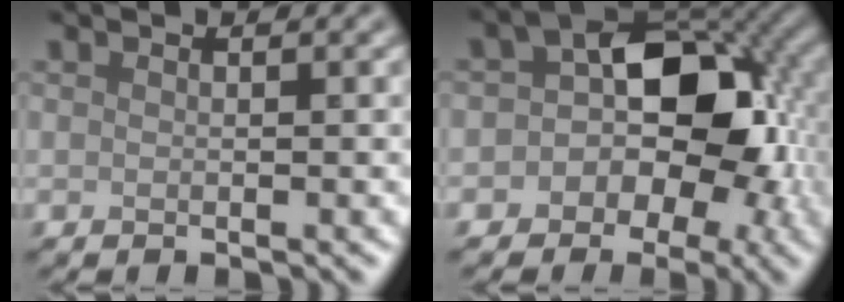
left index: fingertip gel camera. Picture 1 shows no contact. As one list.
[{"total": 9.2, "force": [-1.0, 6.6, 6.4], "torque": [-0.017, 0.017, -0.037]}]